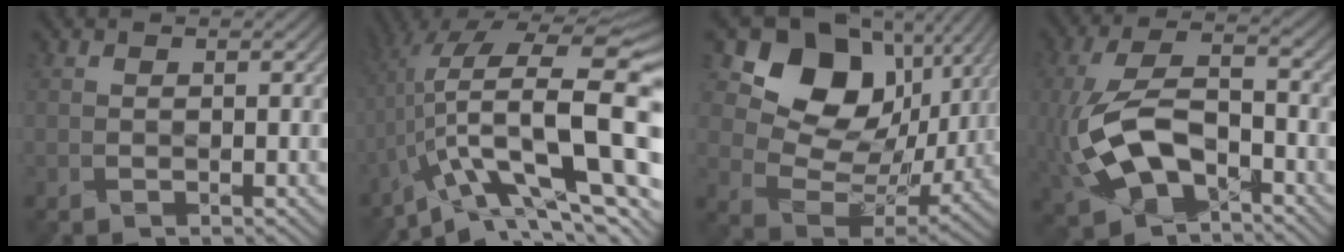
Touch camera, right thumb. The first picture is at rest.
{"total": 16.7, "force": [-3.4, 5.8, 15.3], "torque": [-0.243, 0.017, -0.060]}
{"total": 14.9, "force": [6.6, 10.7, 8.1], "torque": [-0.143, 0.011, 0.120]}
{"total": 11.2, "force": [-3.6, 5.8, 8.9], "torque": [-0.211, -0.006, -0.070]}